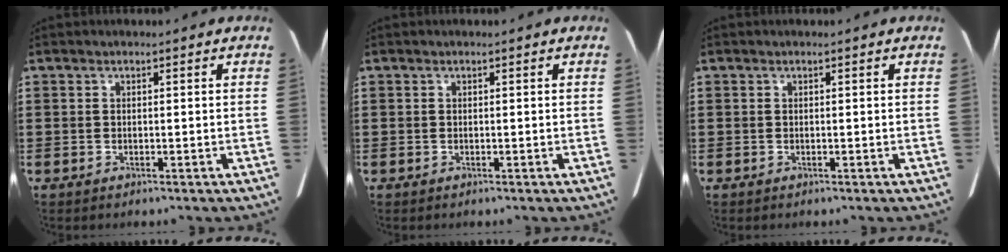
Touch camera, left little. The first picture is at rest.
{"total": 0.0}
{"total": 0.0}